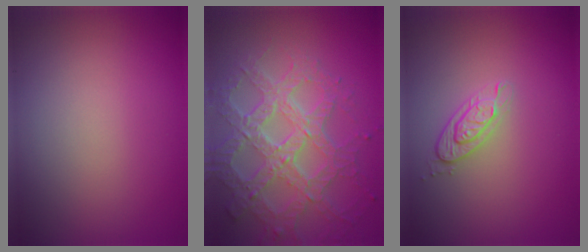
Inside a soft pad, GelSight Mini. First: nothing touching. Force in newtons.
{"total": 7.8, "press": 5.5, "slide": 5.5}
{"total": 2.4, "press": 1.9, "slide": 1.4}